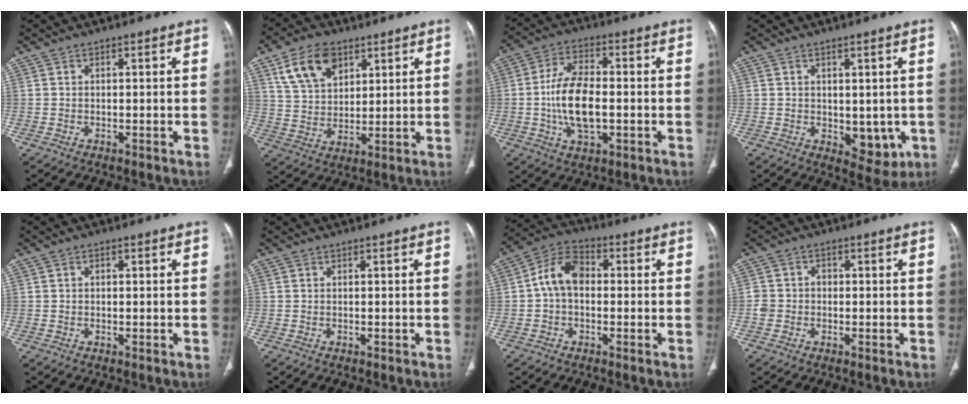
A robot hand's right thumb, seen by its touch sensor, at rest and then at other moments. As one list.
[{"total": 11.5, "force": [6.0, 7.3, 6.5], "torque": [-0.098, -0.018, 0.118]}, {"total": 12.1, "force": [-1.4, 6.0, 10.4], "torque": [-0.197, 0.010, -0.027]}, {"total": 6.5, "force": [-0.7, 4.1, 5.0], "torque": [-0.034, -0.014, 0.005]}, {"total": 0.7, "force": [0.2, 0.6, 0.4], "torque": [-0.004, 0.002, 0.002]}, {"total": 0.0}, {"total": 8.3, "force": [0.0, 5.8, 6.0], "torque": [-0.098, 0.027, -0.011]}, {"total": 3.1, "force": [-0.7, 2.8, 1.1], "torque": [-0.010, 0.015, -0.014]}]